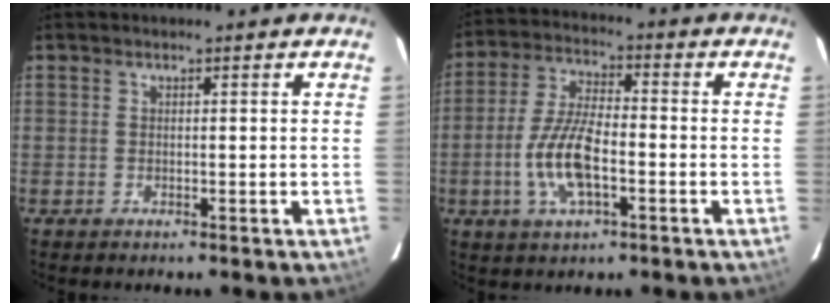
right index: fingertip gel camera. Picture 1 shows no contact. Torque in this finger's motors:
{"motor_torque": [1.68, -0.12, 0.86, 0.13]}